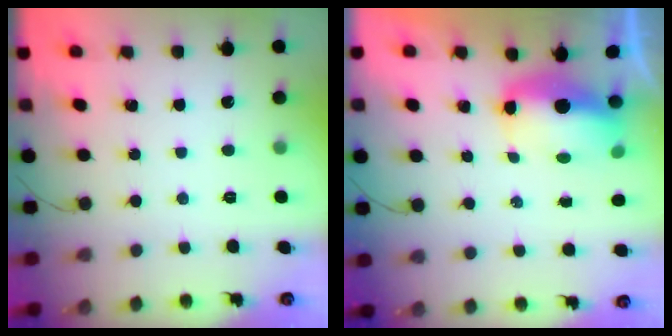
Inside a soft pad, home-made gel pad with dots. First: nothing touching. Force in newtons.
{"total": 9.4, "press": 9.2, "slide": 2.0}